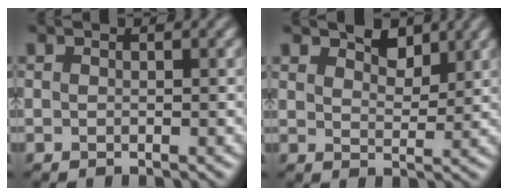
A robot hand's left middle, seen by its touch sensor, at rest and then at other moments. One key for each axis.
{"total": 3.3, "fx": 2.6, "fy": 1.4, "fz": 1.3, "tx": -0.016, "ty": 0.008, "tz": 0.033}